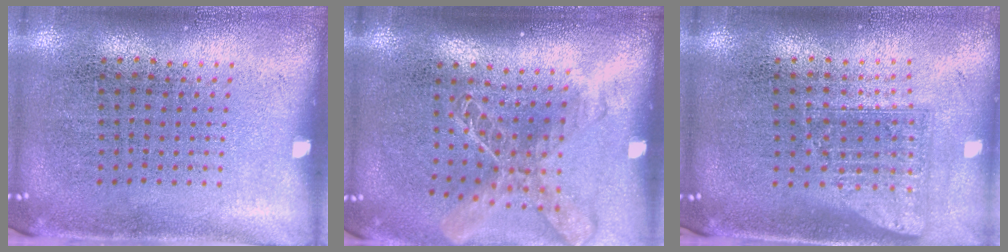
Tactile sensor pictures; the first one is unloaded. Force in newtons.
{"total": 1.9, "press": 1.5, "slide": 1.2}
{"total": 1.7, "press": 1.3, "slide": 1.0}